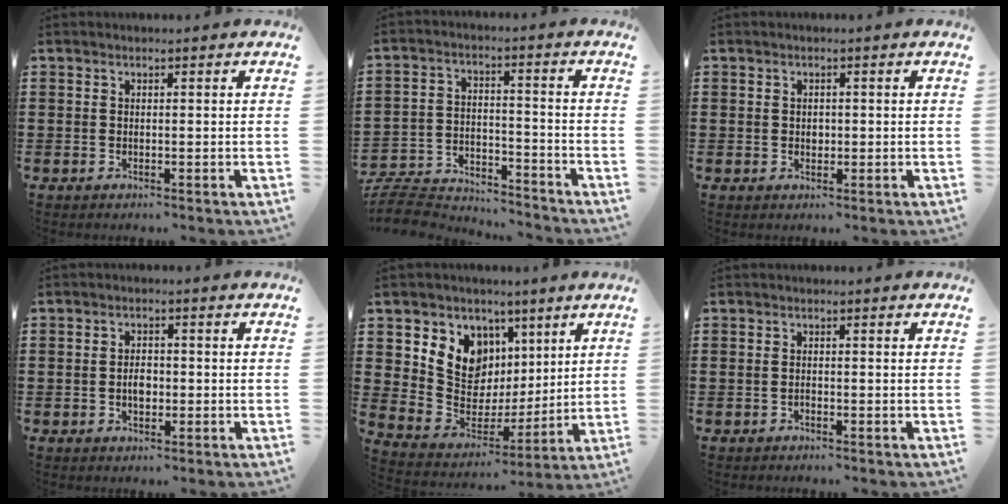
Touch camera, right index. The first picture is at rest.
{"total": 7.4, "force": [-7.2, 1.0, 1.5], "torque": [-0.041, 0.005, -0.144]}
{"total": 1.0, "force": [0.1, 0.9, 0.4], "torque": [-0.008, 0.006, 0.002]}
{"total": 2.4, "force": [-0.4, 1.6, 1.8], "torque": [-0.026, 0.001, -0.010]}
{"total": 9.3, "force": [4.4, 7.8, 2.4], "torque": [-0.085, -0.038, 0.085]}
{"total": 0.5, "force": [-0.5, 0.2, 0.2], "torque": [-0.004, -0.002, -0.008]}